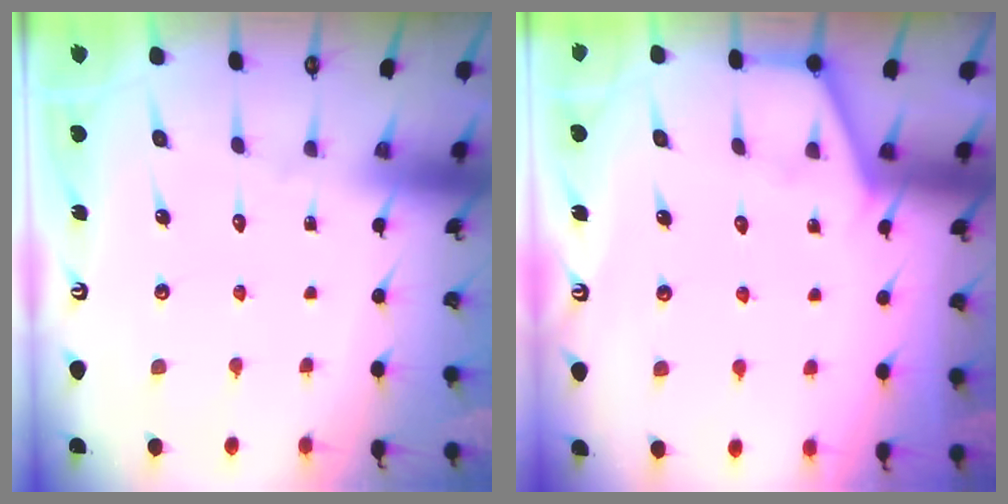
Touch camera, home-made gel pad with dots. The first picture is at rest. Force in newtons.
{"total": 5.8, "press": 5.8, "slide": 0.3}